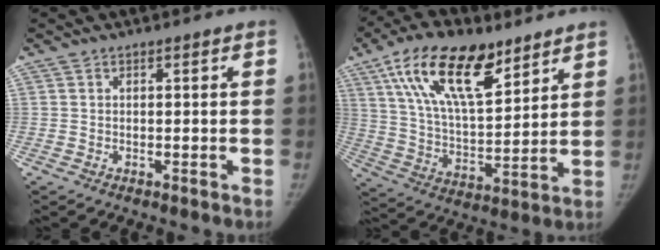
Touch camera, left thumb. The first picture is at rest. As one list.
[{"total": 19.9, "force": [11.2, 8.7, 13.9], "torque": [-0.222, -0.041, 0.206]}]